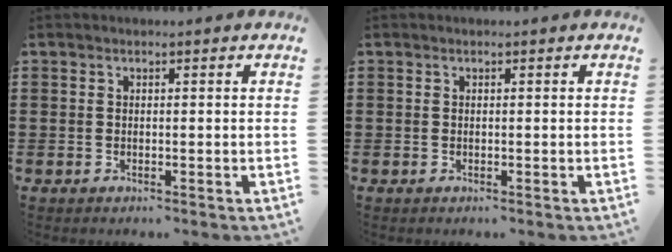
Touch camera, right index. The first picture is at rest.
{"total": 0.0}